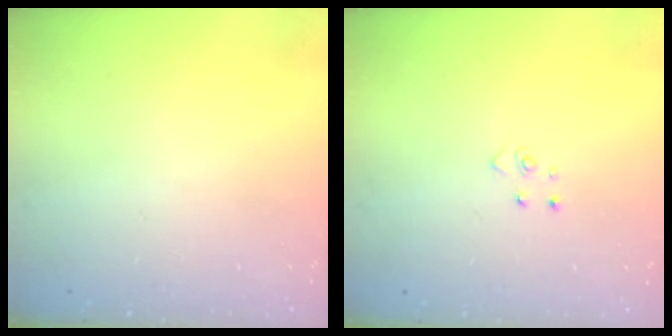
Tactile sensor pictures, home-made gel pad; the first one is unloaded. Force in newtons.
{"total": 2.6, "press": 2.6, "slide": 0.3}